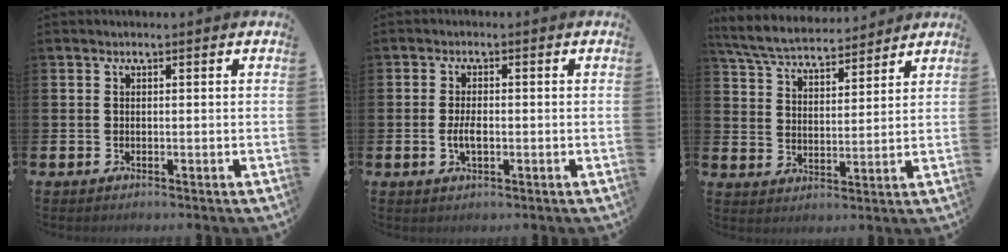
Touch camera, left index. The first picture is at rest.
{"total": 2.7, "force": [-0.7, 1.1, 2.3], "torque": [-0.034, -0.005, -0.015]}
{"total": 6.4, "force": [6.2, 1.2, 1.2], "torque": [-0.052, -0.032, 0.110]}